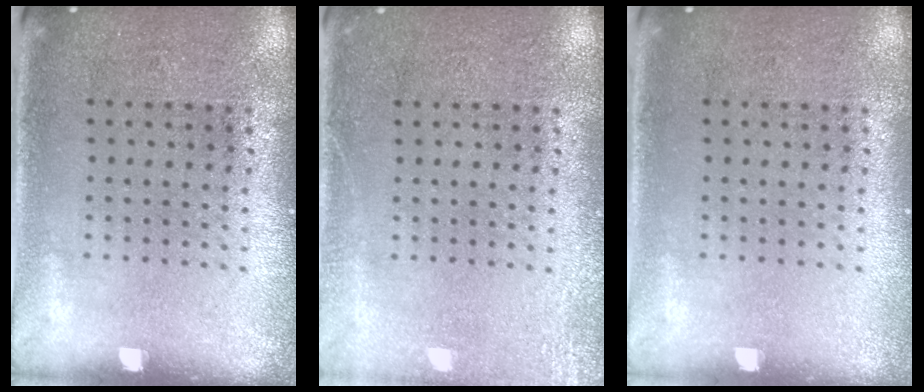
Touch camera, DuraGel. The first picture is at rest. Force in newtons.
{"total": 2.1, "press": 2.1, "slide": 0.3}
{"total": 0.0}